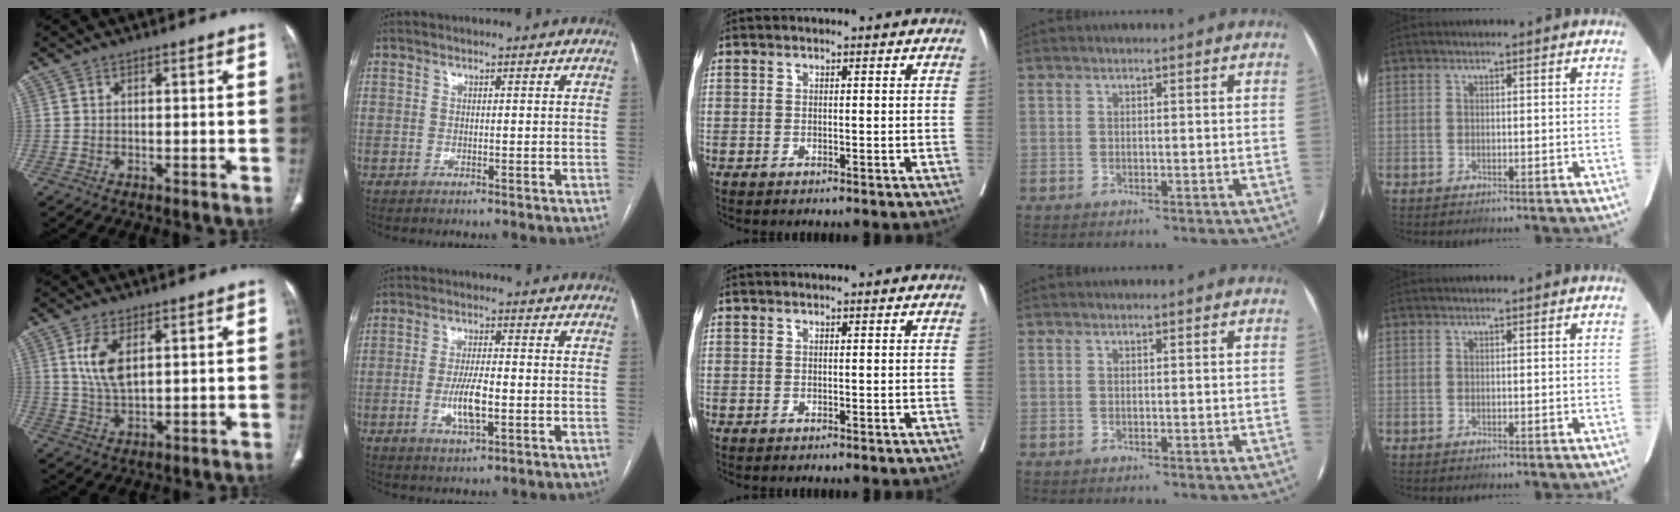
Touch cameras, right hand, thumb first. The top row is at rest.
{"thumb": {"total": 7.0, "force": [2.4, 3.3, 5.7], "torque": [-0.116, -0.012, 0.053]}, "index": {"total": 6.1, "force": [-1.4, 1.5, 5.7], "torque": [-0.115, -0.003, -0.023]}}